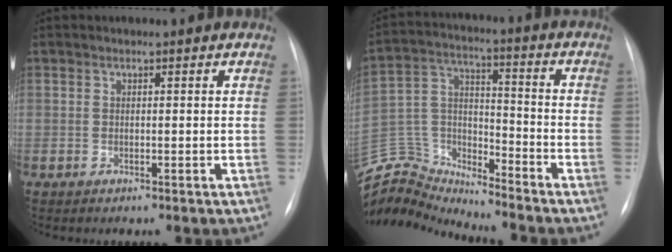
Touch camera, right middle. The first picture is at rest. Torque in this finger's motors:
{"motor_torque": [-0.54, -0.71, -0.11, -0.06]}